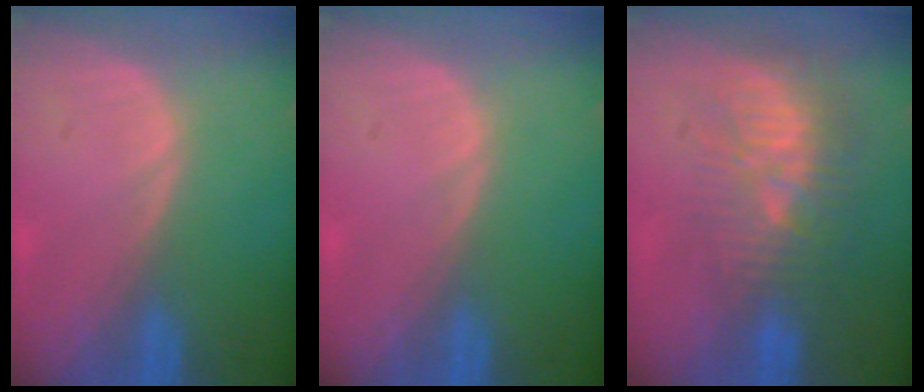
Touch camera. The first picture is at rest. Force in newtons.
{"total": 0.0}
{"total": 10.2, "press": 8.9, "slide": 4.9}